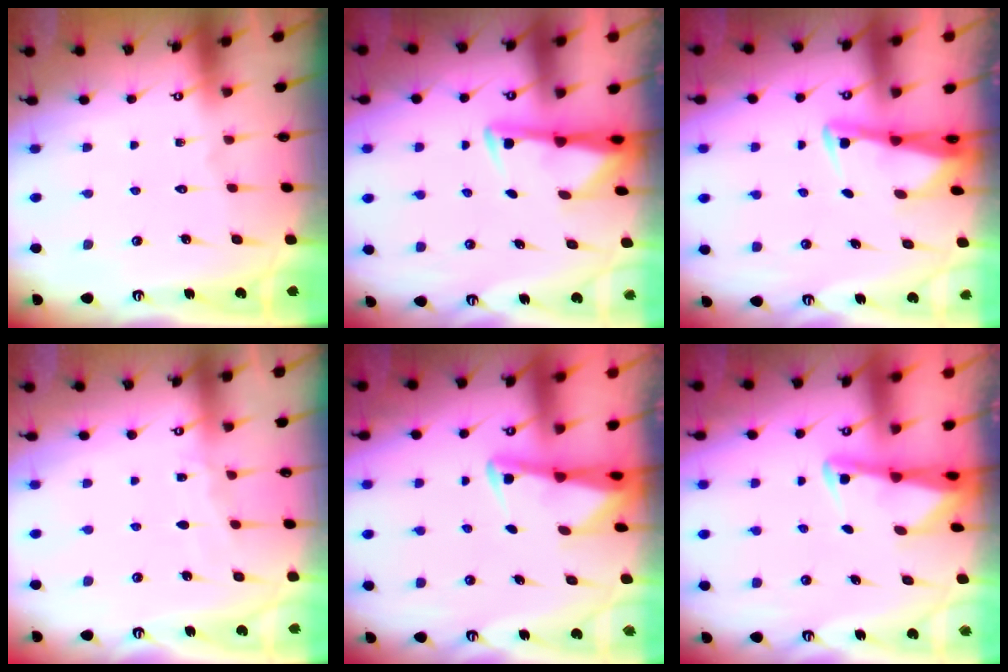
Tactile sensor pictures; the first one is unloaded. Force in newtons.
{"total": 2.8, "press": 2.7, "slide": 0.6}
{"total": 2.8, "press": 2.8, "slide": 0.5}
{"total": 4.0, "press": 4.0, "slide": 0.5}
{"total": 2.5, "press": 2.5, "slide": 0.2}
{"total": 2.2, "press": 2.2, "slide": 0.3}